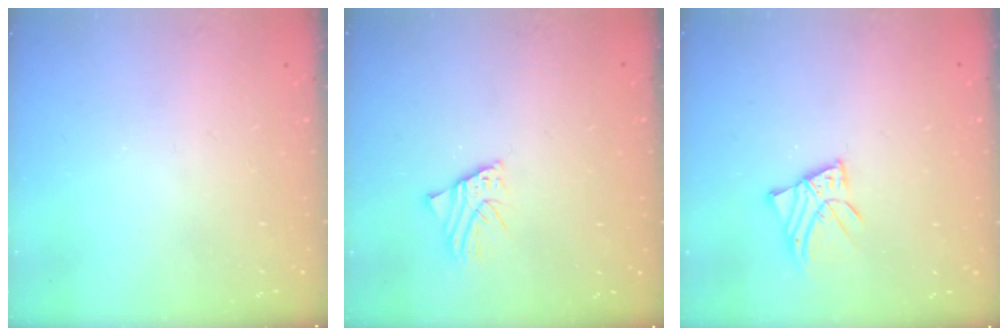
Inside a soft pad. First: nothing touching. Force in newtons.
{"total": 2.5, "press": 2.5, "slide": 0.3}
{"total": 4.4, "press": 4.3, "slide": 0.6}